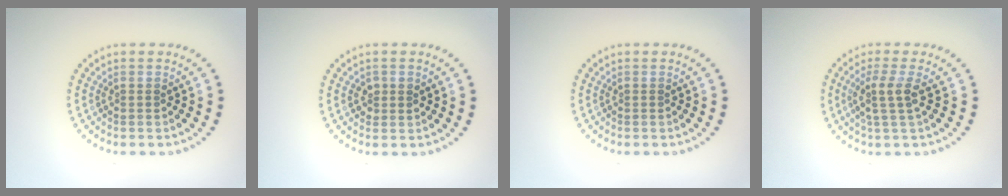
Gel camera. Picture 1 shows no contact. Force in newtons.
{"total": 1.2, "press": 1.2, "slide": 0.1}
{"total": 0.0}
{"total": 2.7, "press": 2.1, "slide": 1.6}